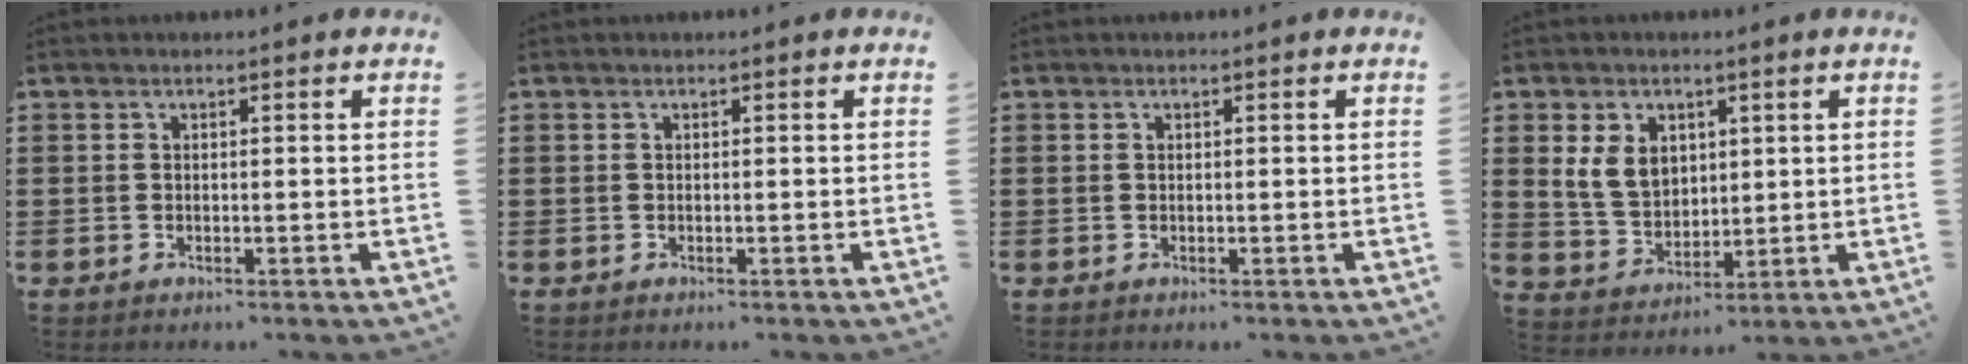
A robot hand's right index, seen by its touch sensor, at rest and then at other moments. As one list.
[{"total": 0.0}, {"total": 0.0}, {"total": 6.6, "force": [2.0, 5.1, 3.7], "torque": [-0.097, 0.015, 0.035]}]